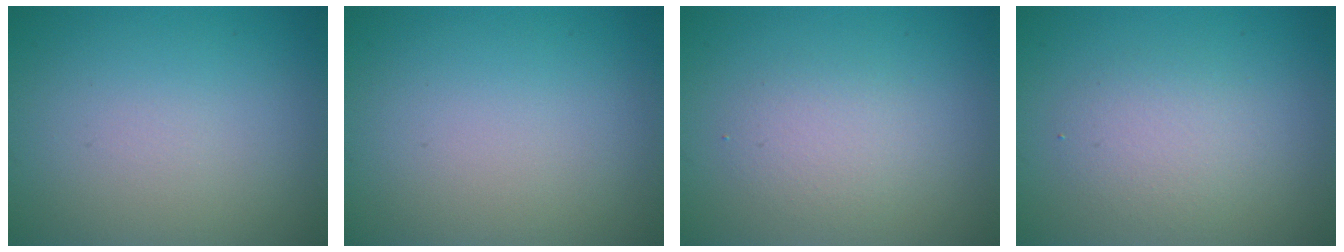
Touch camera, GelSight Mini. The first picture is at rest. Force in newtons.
{"total": 0.0}
{"total": 2.2, "press": 2.2, "slide": 0.1}
{"total": 2.5, "press": 2.5, "slide": 0.2}